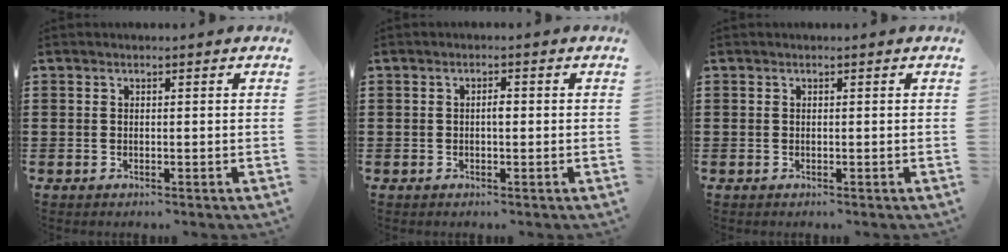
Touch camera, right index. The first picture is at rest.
{"total": 1.4, "force": [-0.1, 0.5, 1.3], "torque": [-0.025, -0.001, -0.003]}
{"total": 0.0}